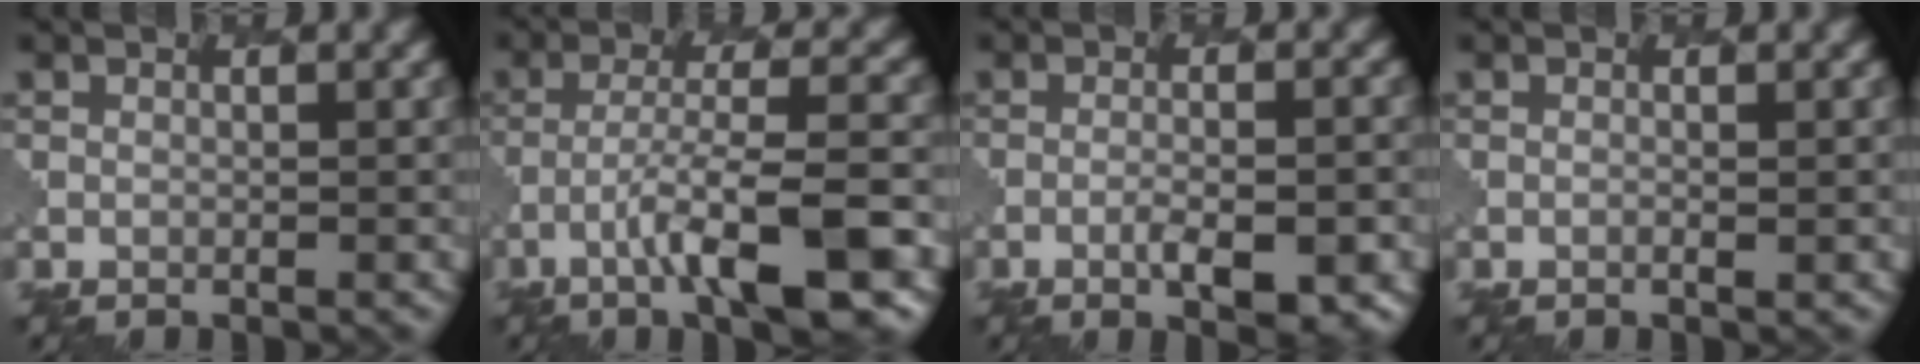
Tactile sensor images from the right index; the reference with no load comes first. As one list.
[{"total": 7.9, "force": [-3.7, 1.5, 6.8], "torque": [-0.109, 0.008, -0.059]}, {"total": 4.0, "force": [-1.6, 1.0, 3.5], "torque": [-0.060, -0.004, -0.019]}, {"total": 0.7, "force": [0.1, 0.3, 0.6], "torque": [-0.003, 0.001, -0.001]}]